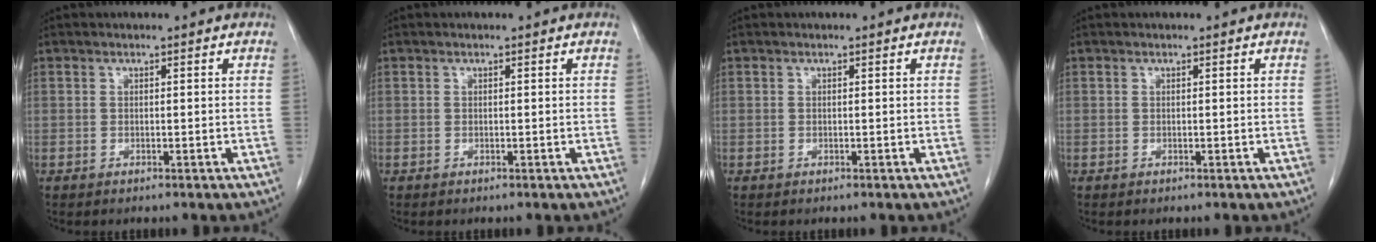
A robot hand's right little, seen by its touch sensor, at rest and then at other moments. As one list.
[{"total": 0.0}, {"total": 0.0}, {"total": 0.0}]